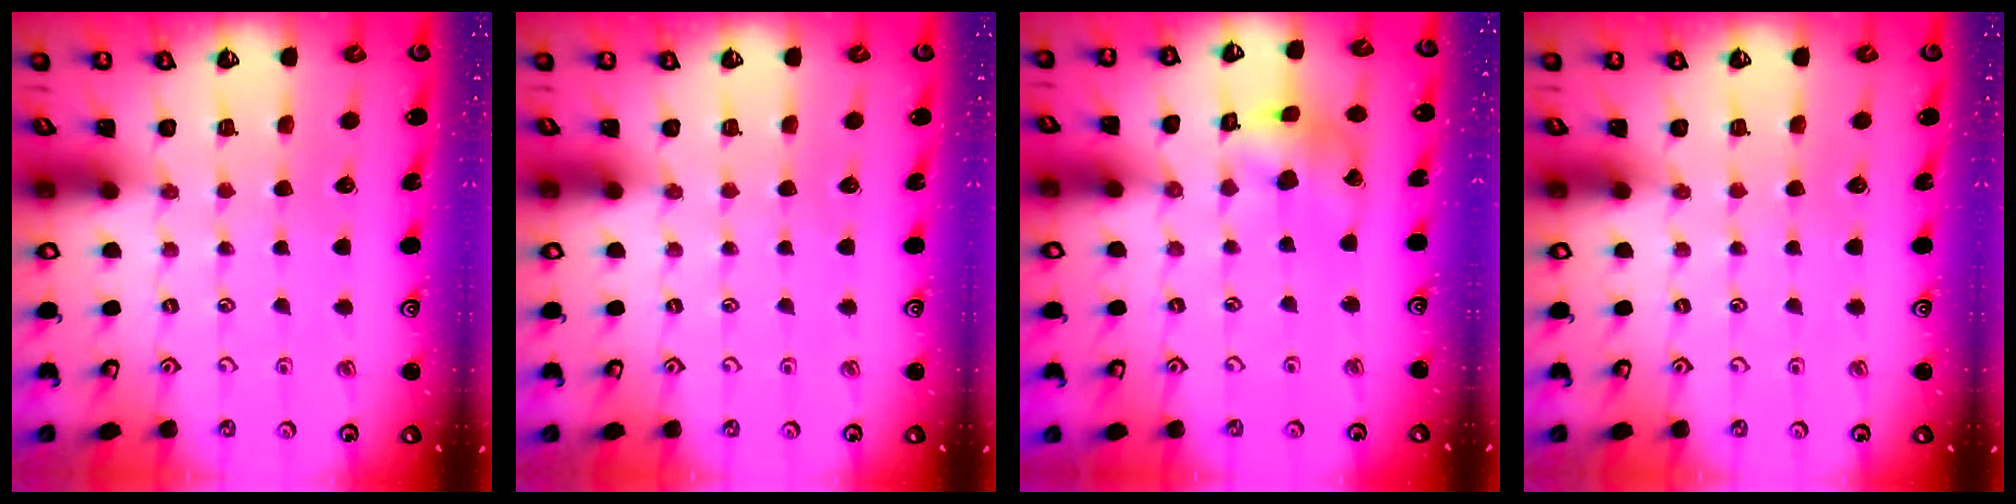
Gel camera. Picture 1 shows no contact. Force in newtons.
{"total": 0.0}
{"total": 7.9, "press": 7.8, "slide": 0.9}
{"total": 0.0}